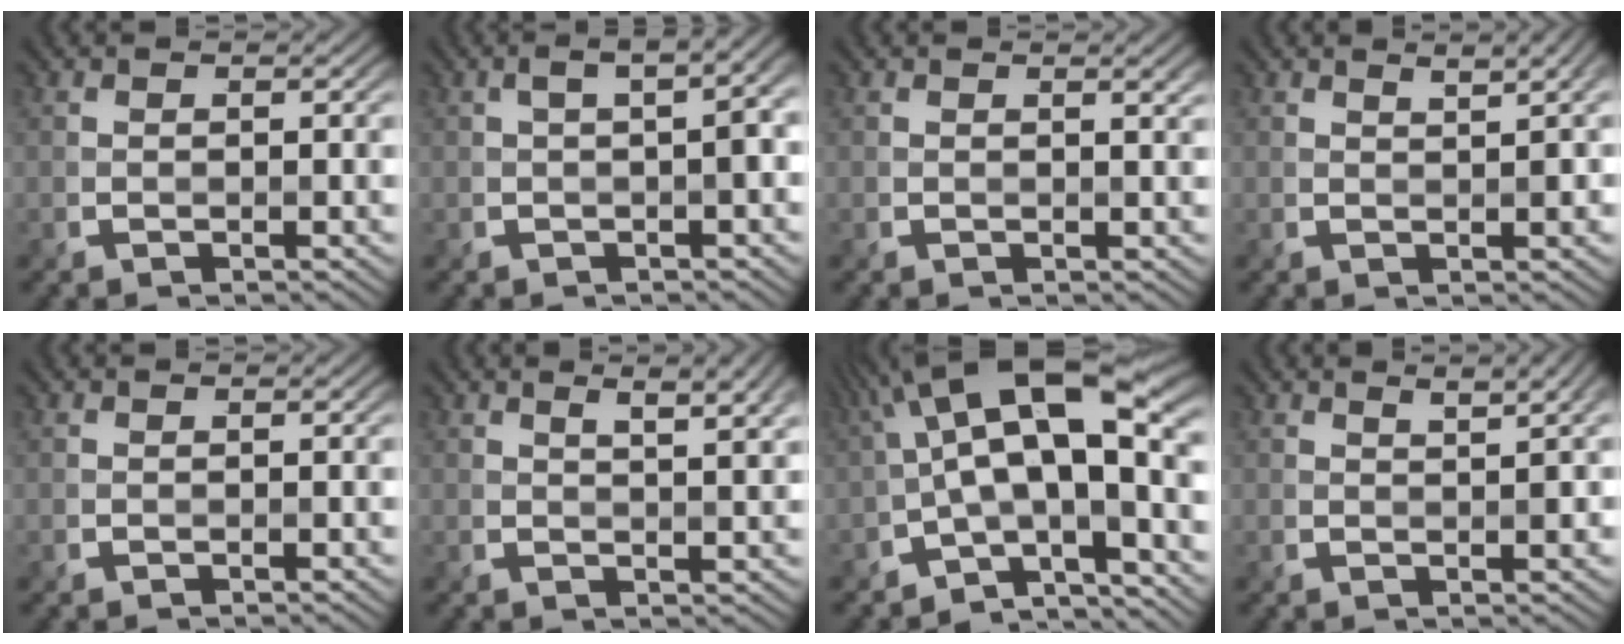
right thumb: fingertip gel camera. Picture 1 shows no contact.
{"total": 4.0, "force": [0.3, 1.4, 3.7], "torque": [-0.051, 0.018, 0.004]}
{"total": 1.1, "force": [0.7, 0.1, 0.8], "torque": [-0.012, -0.001, 0.011]}
{"total": 2.9, "force": [1.7, 0.6, 2.4], "torque": [-0.037, 0.006, 0.026]}
{"total": 0.0}
{"total": 5.1, "force": [2.8, 1.2, 4.1], "torque": [-0.061, 0.009, 0.040]}
{"total": 15.4, "force": [-0.4, 5.7, 14.3], "torque": [-0.226, 0.033, -0.016]}
{"total": 3.4, "force": [1.8, 0.7, 2.8], "torque": [-0.044, 0.006, 0.029]}